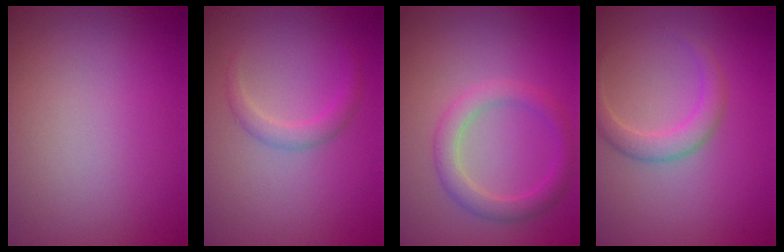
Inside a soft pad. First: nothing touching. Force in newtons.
{"total": 1.6, "press": 1.6, "slide": 0.0}
{"total": 2.9, "press": 2.9, "slide": 0.1}
{"total": 2.4, "press": 2.4, "slide": 0.1}